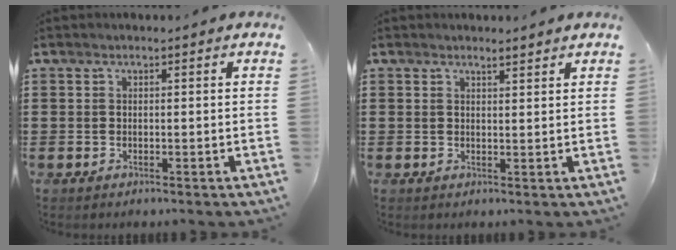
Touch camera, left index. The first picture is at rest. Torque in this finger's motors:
{"motor_torque": [2.14, 0.00, 0.05, 0.02]}